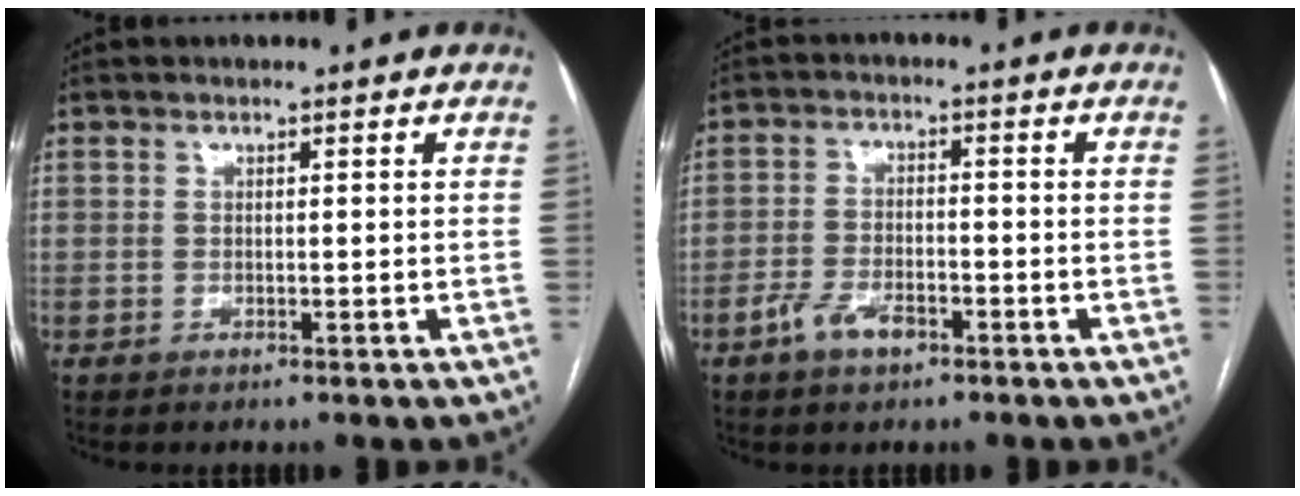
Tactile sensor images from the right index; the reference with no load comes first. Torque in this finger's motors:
{"motor_torque": [0.46, -0.58, 0.11, 0.09]}